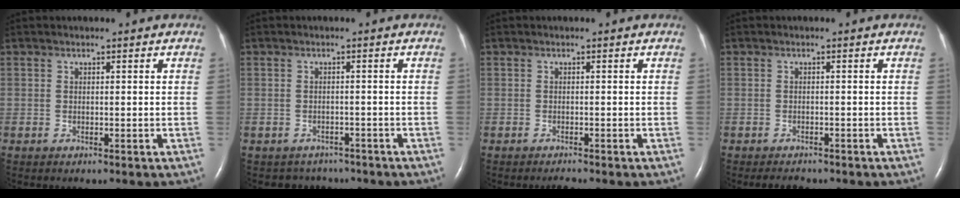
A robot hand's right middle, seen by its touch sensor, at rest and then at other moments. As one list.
[{"total": 3.5, "force": [-3.0, 1.8, -0.5], "torque": [0.002, 0.009, -0.041]}, {"total": 0.7, "force": [-0.7, -0.1, 0.1], "torque": [-0.007, -0.004, -0.009]}, {"total": 2.0, "force": [-1.7, 0.7, 0.5], "torque": [-0.014, -0.004, -0.021]}]